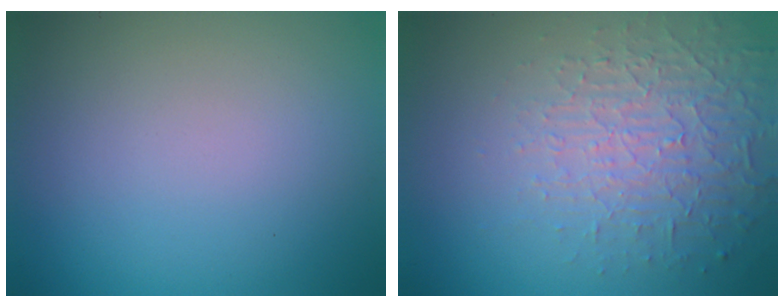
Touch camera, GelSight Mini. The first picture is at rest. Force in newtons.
{"total": 5.0, "press": 3.2, "slide": 3.8}